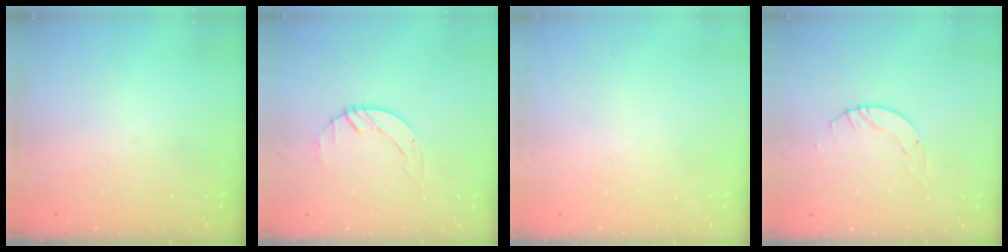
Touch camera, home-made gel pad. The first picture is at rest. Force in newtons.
{"total": 1.4, "press": 1.4, "slide": 0.2}
{"total": 0.0}
{"total": 3.1, "press": 3.1, "slide": 0.4}